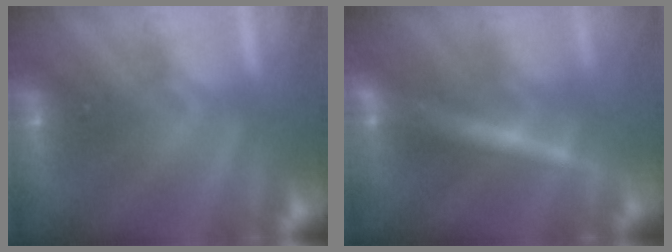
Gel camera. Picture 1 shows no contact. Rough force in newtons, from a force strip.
{"total": 2.4}